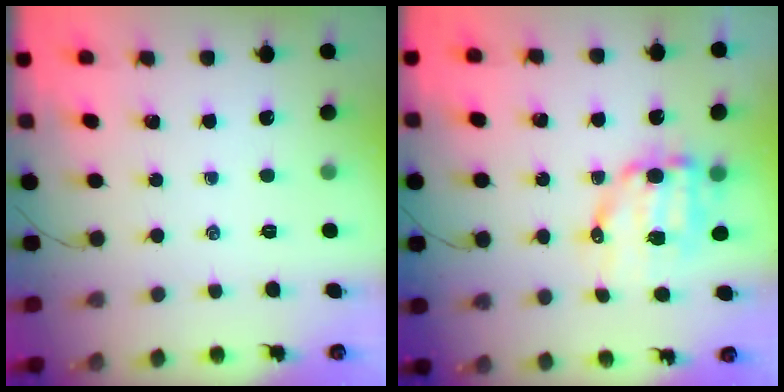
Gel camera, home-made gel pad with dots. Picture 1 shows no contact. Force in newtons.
{"total": 10.3, "press": 10.1, "slide": 2.0}